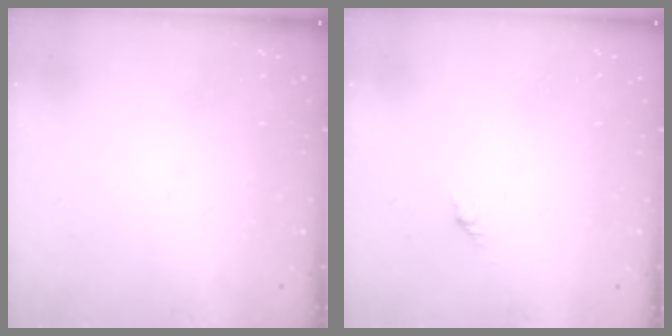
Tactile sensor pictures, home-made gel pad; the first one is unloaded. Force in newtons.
{"total": 1.7, "press": 1.6, "slide": 0.7}